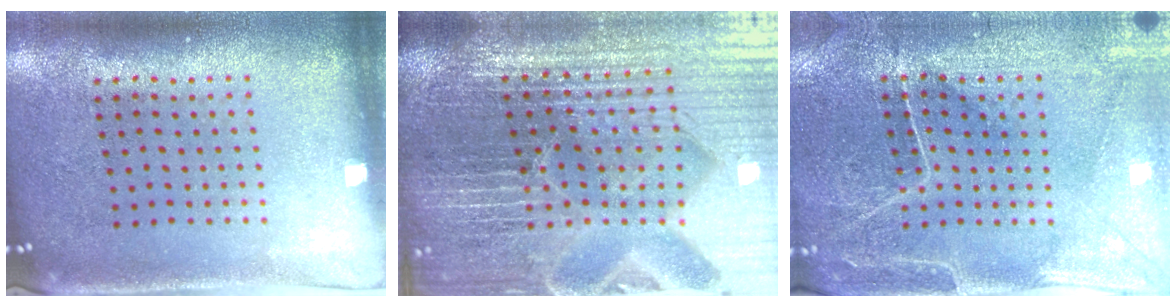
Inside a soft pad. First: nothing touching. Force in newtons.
{"total": 7.2, "press": 6.3, "slide": 3.4}
{"total": 0.8, "press": 0.7, "slide": 0.4}